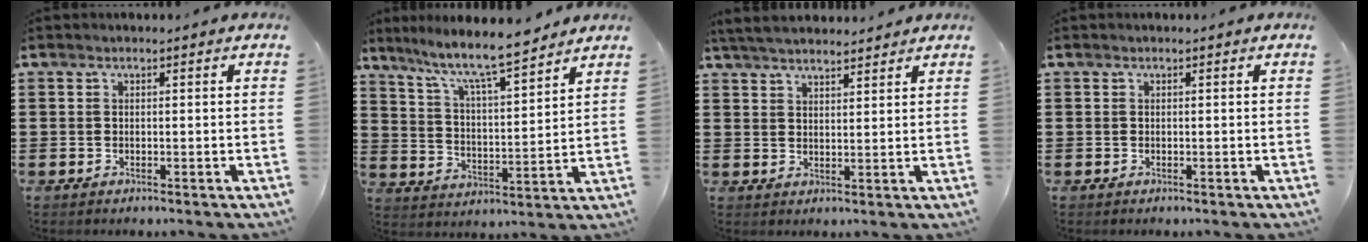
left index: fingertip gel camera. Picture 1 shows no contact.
{"total": 7.6, "force": [6.6, 0.3, 3.8], "torque": [-0.099, -0.040, 0.109]}
{"total": 4.2, "force": [4.0, 0.6, 1.1], "torque": [-0.035, -0.004, 0.074]}
{"total": 0.0}